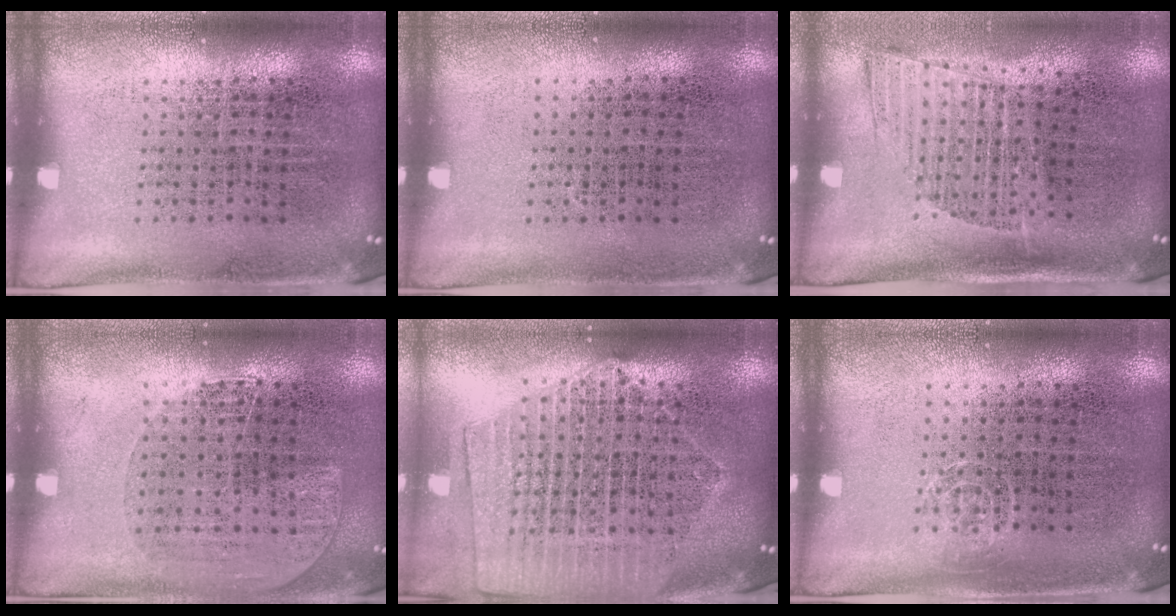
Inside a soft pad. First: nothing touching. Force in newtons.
{"total": 0.0}
{"total": 1.3, "press": 1.1, "slide": 0.8}
{"total": 1.0, "press": 0.9, "slide": 0.5}
{"total": 2.1, "press": 1.9, "slide": 0.9}
{"total": 0.6, "press": 0.5, "slide": 0.4}